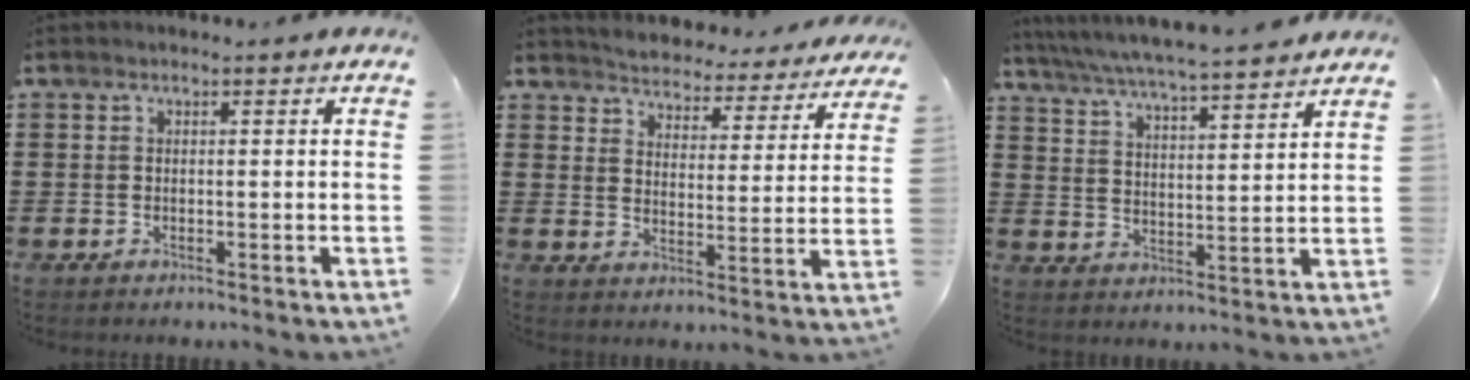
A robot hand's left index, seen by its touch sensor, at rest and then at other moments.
{"total": 4.0, "force": [4.0, -0.1, -0.3], "torque": [-0.021, -0.038, 0.064]}
{"total": 5.0, "force": [4.7, -0.4, 1.6], "torque": [-0.052, -0.033, 0.077]}